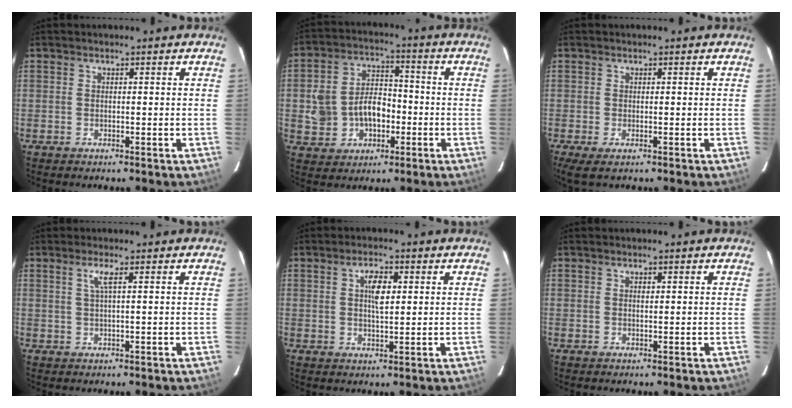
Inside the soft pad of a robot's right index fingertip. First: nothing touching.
{"total": 11.5, "force": [-2.2, 8.9, 7.0], "torque": [-0.159, 0.023, -0.023]}
{"total": 3.0, "force": [-1.2, 0.7, 2.6], "torque": [-0.052, -0.011, -0.017]}
{"total": 2.3, "force": [0.9, -0.3, 2.1], "torque": [-0.040, -0.003, 0.018]}
{"total": 4.6, "force": [1.3, 1.8, 4.0], "torque": [-0.069, 0.005, 0.024]}
{"total": 0.8, "force": [0.4, 0.3, 0.6], "torque": [-0.009, 0.001, 0.007]}